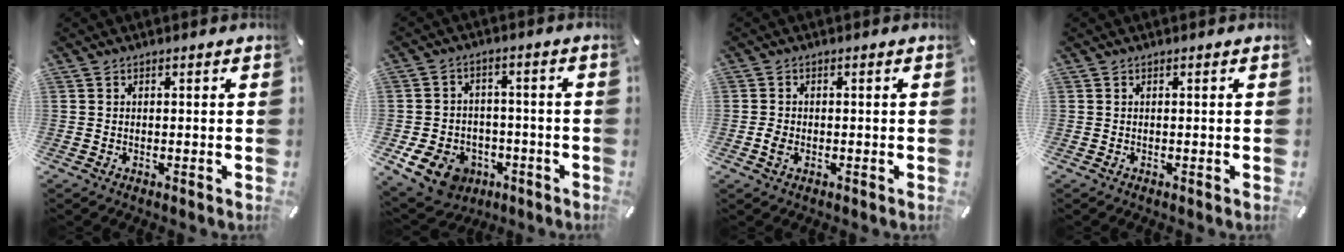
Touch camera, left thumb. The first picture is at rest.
{"total": 10.8, "force": [-5.2, 8.2, 4.6], "torque": [-0.097, 0.036, -0.089]}
{"total": 1.9, "force": [-0.7, 1.3, 1.1], "torque": [-0.028, -0.001, -0.015]}
{"total": 0.0}